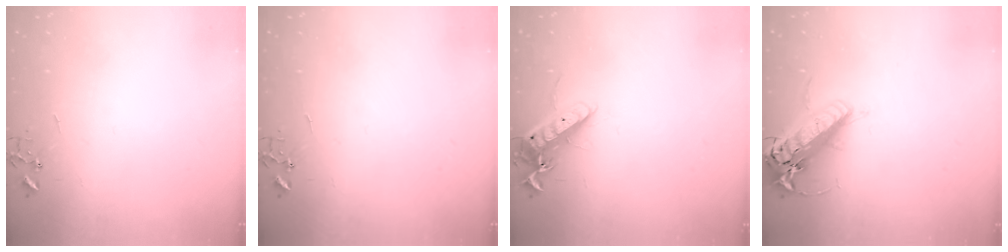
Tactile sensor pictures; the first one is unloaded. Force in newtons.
{"total": 0.0}
{"total": 13.2, "press": 13.1, "slide": 1.2}
{"total": 19.5, "press": 19.1, "slide": 3.7}